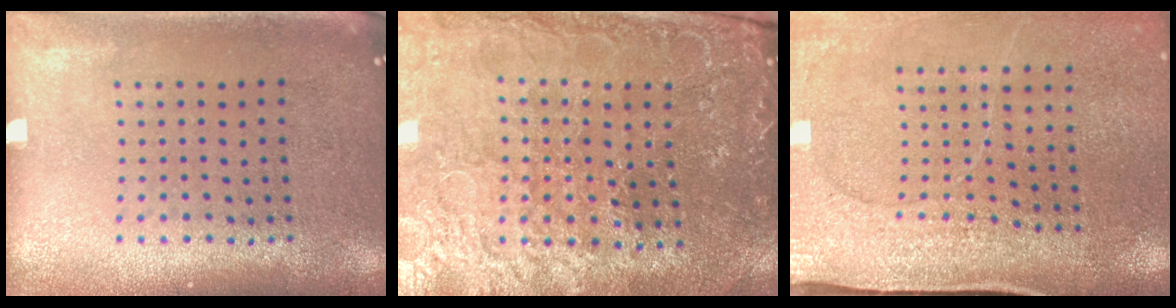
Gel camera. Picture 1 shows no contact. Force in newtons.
{"total": 3.1, "press": 3.1, "slide": 0.4}
{"total": 2.9, "press": 2.8, "slide": 0.7}